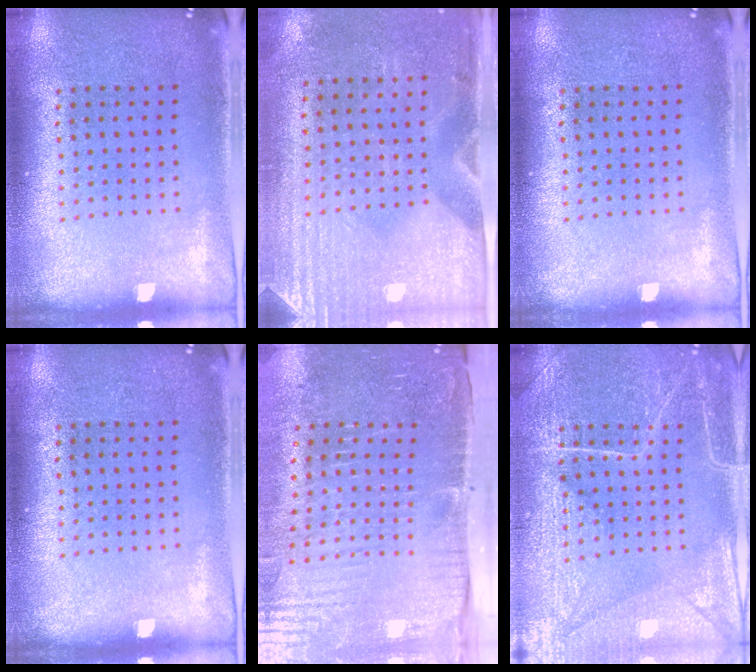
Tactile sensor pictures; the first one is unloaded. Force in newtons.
{"total": 3.0, "press": 2.6, "slide": 1.5}
{"total": 0.0}
{"total": 0.0}
{"total": 5.1, "press": 4.3, "slide": 2.8}
{"total": 4.1, "press": 4.1, "slide": 0.7}